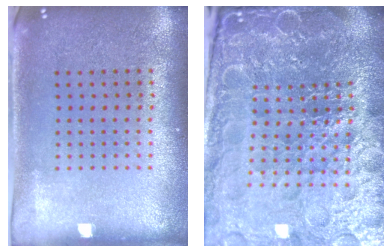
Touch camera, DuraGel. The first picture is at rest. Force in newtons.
{"total": 6.7, "press": 5.9, "slide": 3.1}